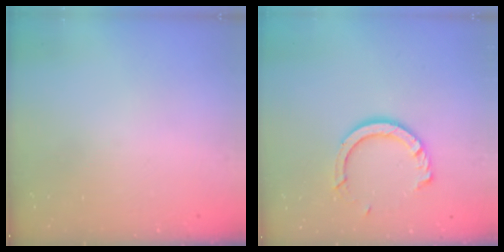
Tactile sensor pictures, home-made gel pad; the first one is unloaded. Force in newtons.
{"total": 10.0, "press": 10.0, "slide": 0.9}